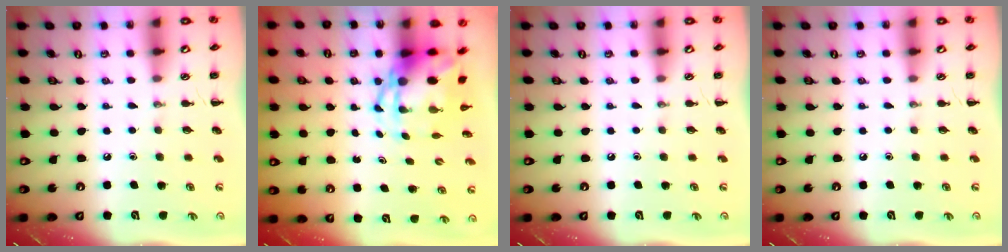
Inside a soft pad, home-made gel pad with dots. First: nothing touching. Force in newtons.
{"total": 5.6, "press": 5.4, "slide": 1.6}
{"total": 0.0}
{"total": 0.0}